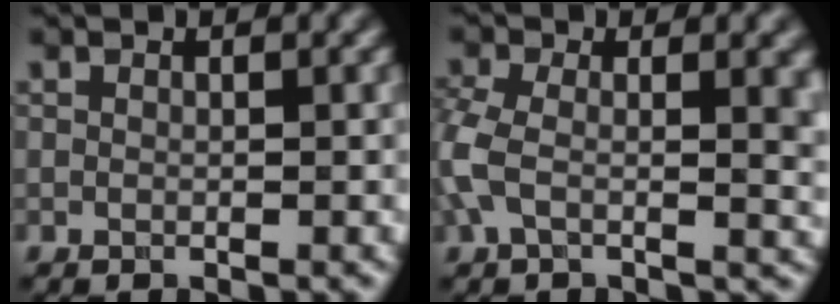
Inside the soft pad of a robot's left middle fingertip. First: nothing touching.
{"total": 7.4, "force": [-0.2, 3.4, 6.6], "torque": [-0.159, -0.008, -0.001]}